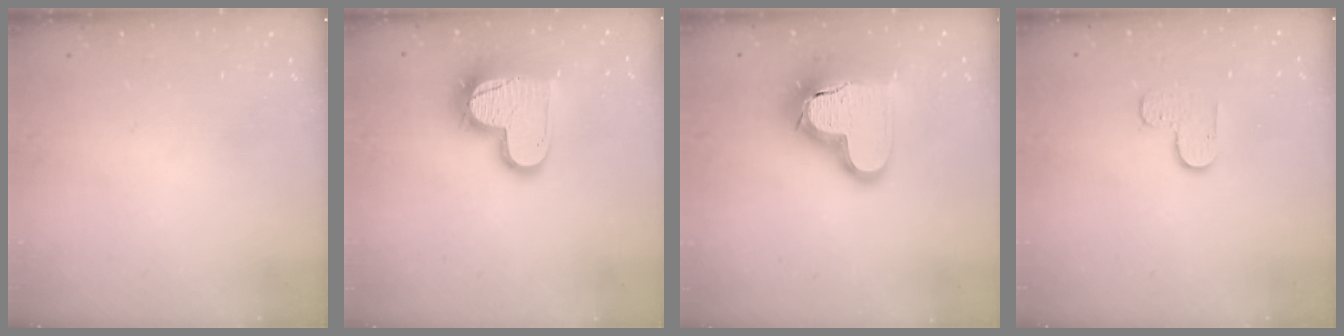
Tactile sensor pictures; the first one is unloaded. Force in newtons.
{"total": 15.9, "press": 15.9, "slide": 1.1}
{"total": 20.1, "press": 20.1, "slide": 1.7}
{"total": 3.8, "press": 3.8, "slide": 0.4}